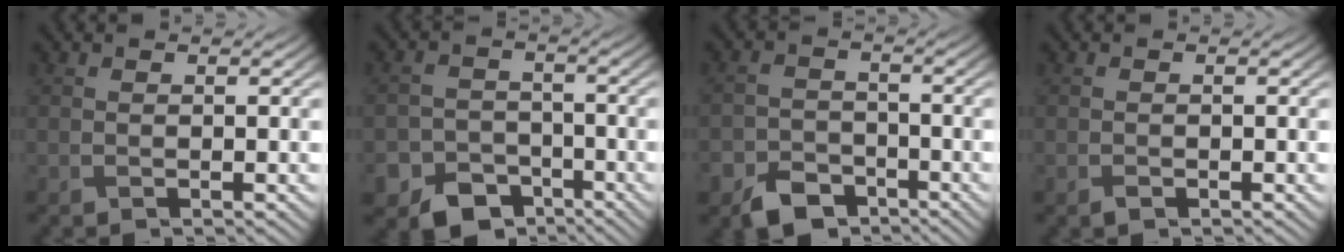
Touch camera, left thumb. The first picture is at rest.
{"total": 6.8, "force": [-4.7, 4.5, 2.2], "torque": [-0.041, -0.015, -0.084]}
{"total": 5.9, "force": [-4.2, 3.5, 2.1], "torque": [-0.046, -0.010, -0.081]}
{"total": 0.7, "force": [-0.5, 0.5, 0.3], "torque": [-0.006, -0.003, -0.008]}